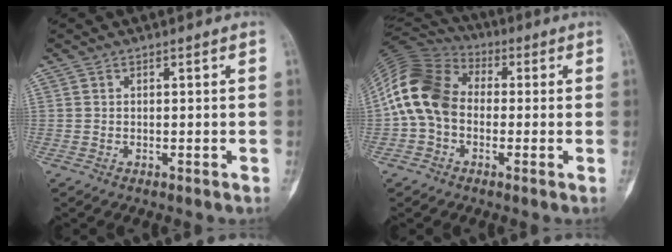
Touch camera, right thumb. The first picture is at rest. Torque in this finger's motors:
{"motor_torque": [2.32, 2.15, 0.81, -0.66, 0.15]}